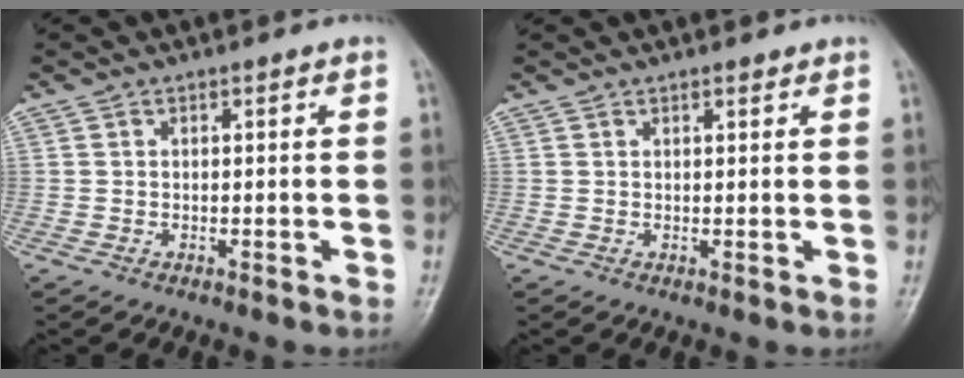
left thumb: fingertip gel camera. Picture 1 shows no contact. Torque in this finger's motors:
{"motor_torque": [-0.17, 0.05, -0.25, -0.21, -0.04]}